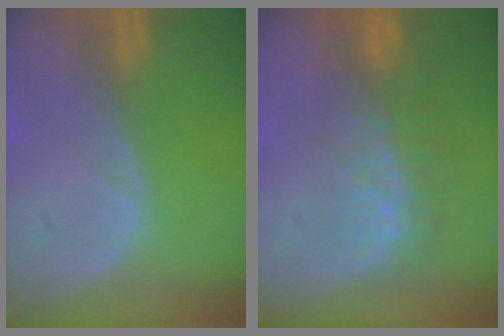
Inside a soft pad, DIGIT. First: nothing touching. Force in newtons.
{"total": 8.0, "press": 7.4, "slide": 3.0}